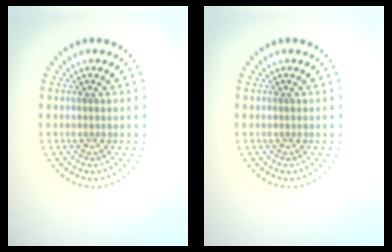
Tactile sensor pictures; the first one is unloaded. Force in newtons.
{"total": 0.0}